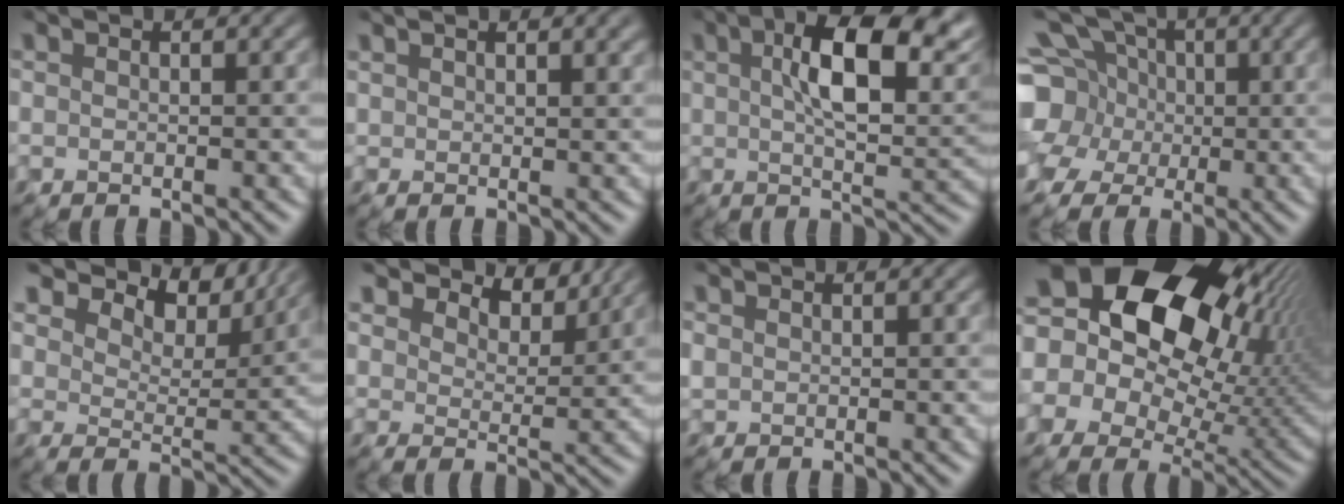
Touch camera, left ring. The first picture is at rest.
{"total": 2.5, "force": [1.7, 0.6, 1.7], "torque": [-0.017, 0.004, 0.030]}
{"total": 10.8, "force": [3.8, 4.1, 9.2], "torque": [-0.150, 0.007, 0.054]}
{"total": 12.6, "force": [2.2, 10.8, 6.2], "torque": [-0.146, 0.030, 0.000]}
{"total": 10.2, "force": [8.2, 4.0, 4.5], "torque": [-0.080, -0.008, 0.112]}
{"total": 6.8, "force": [6.0, 2.3, 2.5], "torque": [-0.050, -0.005, 0.092]}
{"total": 0.5, "force": [0.2, 0.5, 0.2], "torque": [-0.003, -0.001, 0.004]}
{"total": 21.6, "force": [9.2, 14.3, 13.2], "torque": [-0.215, 0.053, 0.151]}